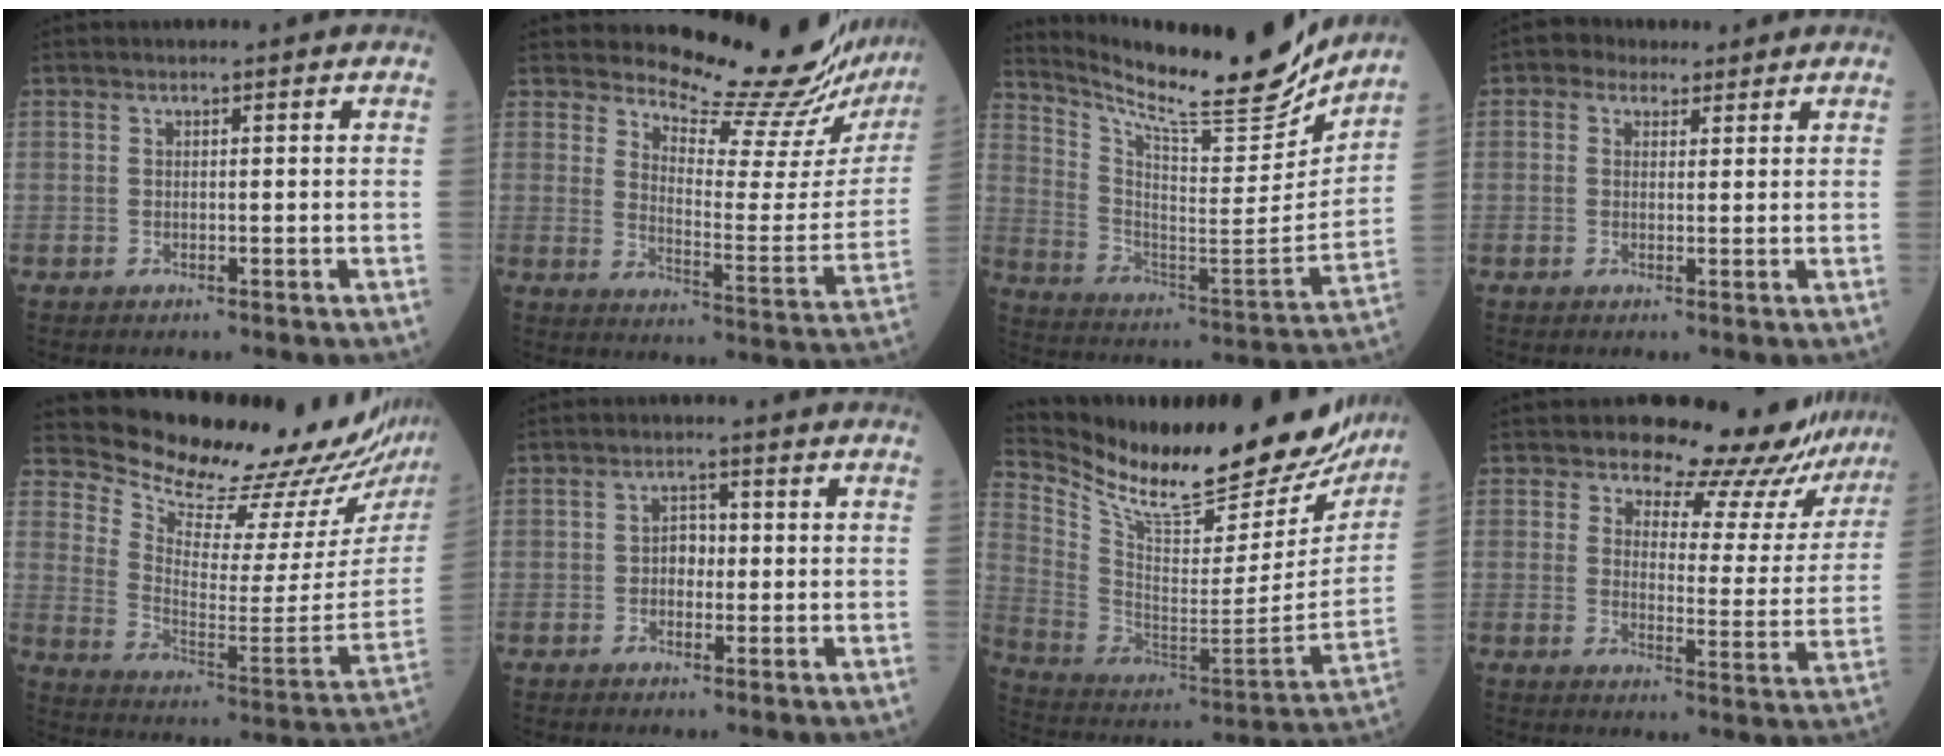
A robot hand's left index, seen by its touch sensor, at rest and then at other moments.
{"total": 18.7, "force": [17.8, 0.9, 5.6], "torque": [-0.083, -0.117, 0.221]}
{"total": 22.7, "force": [20.2, 1.9, 10.1], "torque": [-0.181, -0.058, 0.309]}
{"total": 3.5, "force": [2.2, 2.6, 1.0], "torque": [-0.020, 0.023, 0.033]}
{"total": 23.4, "force": [22.3, 0.6, 7.1], "torque": [-0.132, -0.136, 0.304]}
{"total": 2.6, "force": [-0.3, 1.8, 1.8], "torque": [-0.025, 0.009, -0.008]}
{"total": 29.9, "force": [26.0, 6.5, 13.1], "torque": [-0.237, -0.063, 0.380]}
{"total": 14.1, "force": [13.7, 2.6, 2.2], "torque": [-0.014, -0.072, 0.139]}